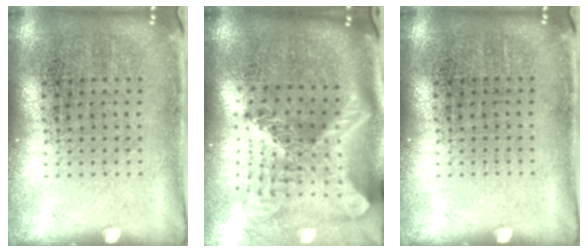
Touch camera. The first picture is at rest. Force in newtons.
{"total": 3.0, "press": 2.1, "slide": 2.2}
{"total": 0.0}